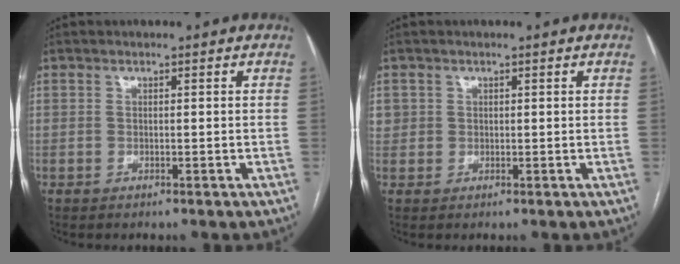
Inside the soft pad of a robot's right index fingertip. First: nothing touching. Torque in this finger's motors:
{"motor_torque": [-0.06, -0.01, 0.02, 0.01]}